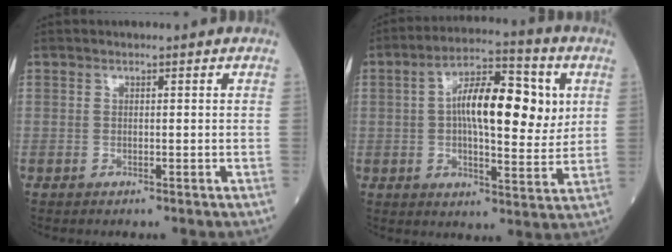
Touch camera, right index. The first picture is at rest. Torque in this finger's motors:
{"motor_torque": [0.89, 0.39, 0.87, 0.19]}